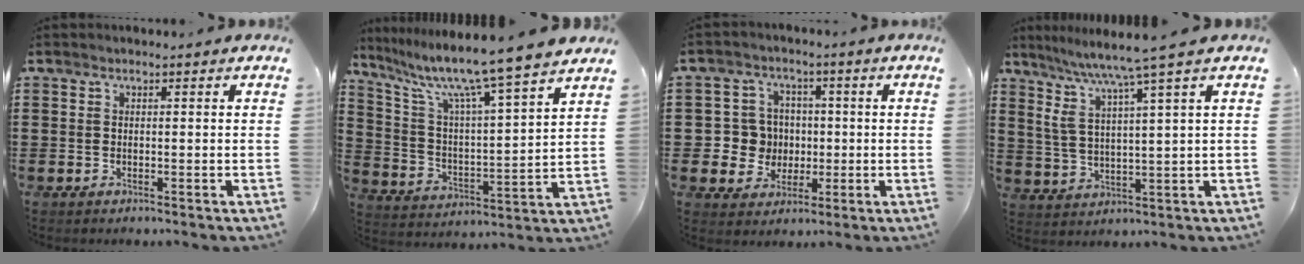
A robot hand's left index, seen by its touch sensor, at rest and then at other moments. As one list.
[{"total": 10.2, "force": [8.5, -1.1, 5.6], "torque": [-0.141, -0.062, 0.134]}, {"total": 6.3, "force": [0.1, 6.2, 1.0], "torque": [-0.048, 0.016, 0.006]}, {"total": 6.1, "force": [4.3, -0.8, 4.3], "torque": [-0.101, -0.028, 0.066]}]